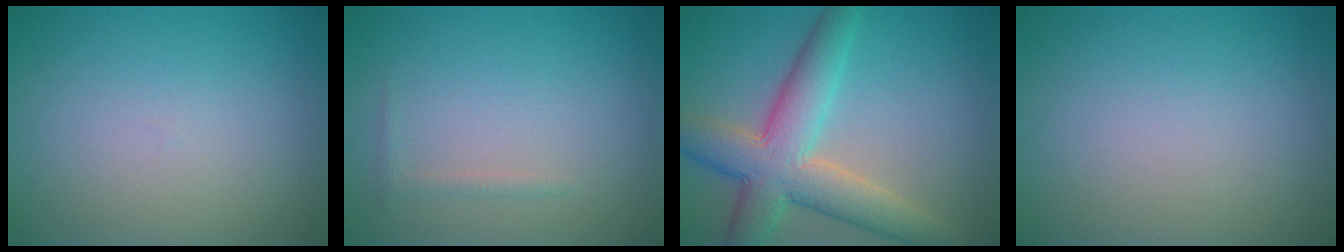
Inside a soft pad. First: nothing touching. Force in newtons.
{"total": 0.7, "press": 0.7, "slide": 0.0}
{"total": 8.0, "press": 8.0, "slide": 0.3}
{"total": 0.0}